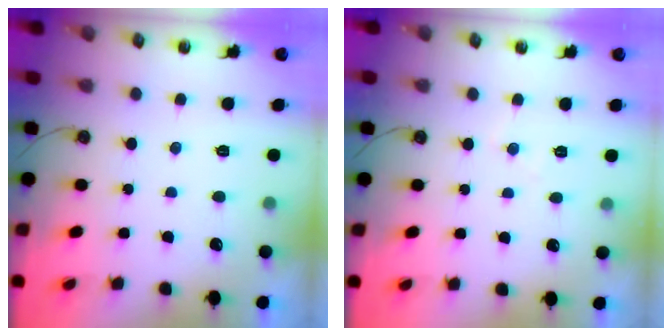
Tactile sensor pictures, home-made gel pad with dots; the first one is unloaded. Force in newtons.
{"total": 4.7, "press": 4.7, "slide": 0.7}